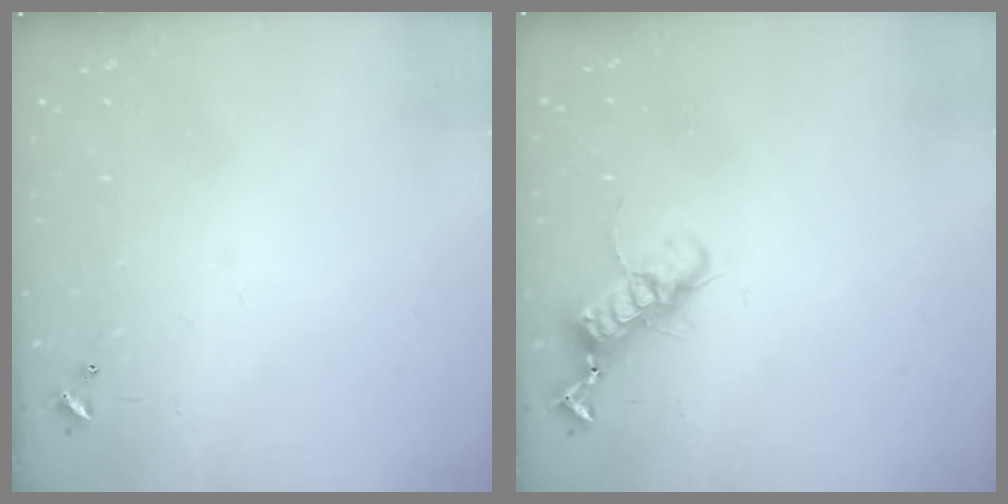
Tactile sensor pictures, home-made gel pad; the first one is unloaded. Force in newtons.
{"total": 12.0, "press": 12.0, "slide": 1.3}